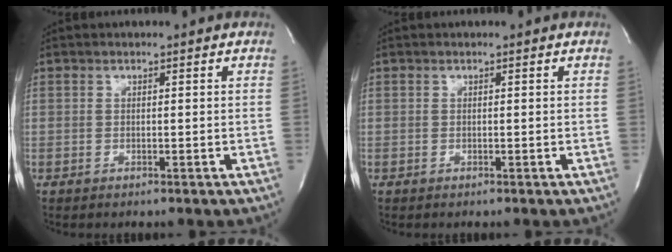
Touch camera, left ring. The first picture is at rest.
{"total": 0.0}